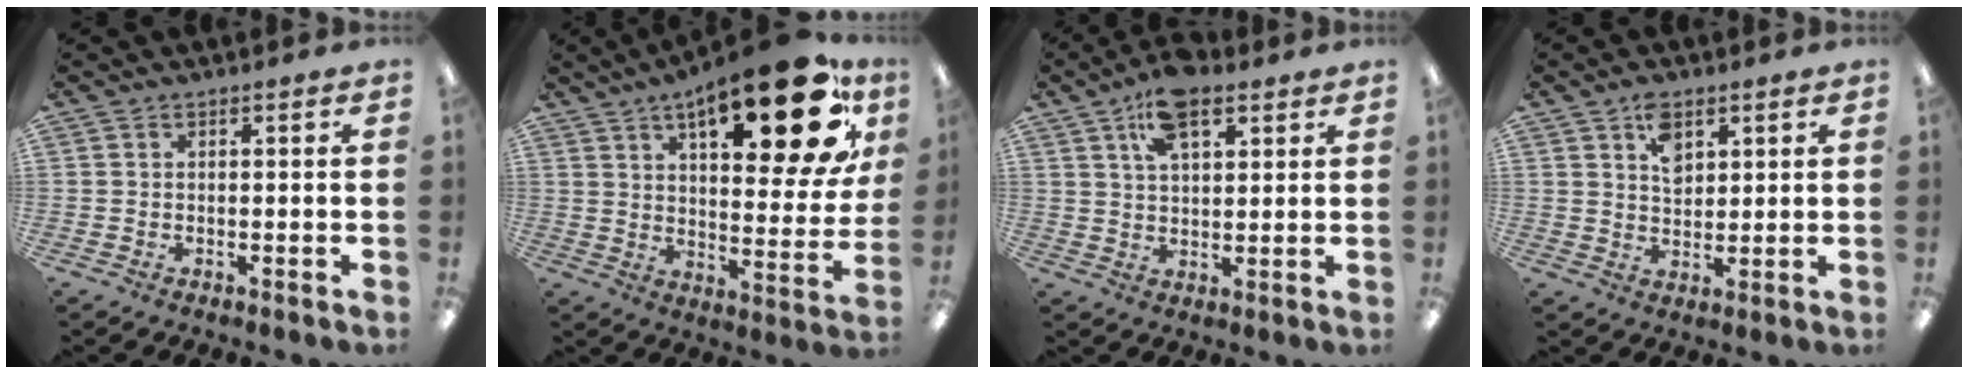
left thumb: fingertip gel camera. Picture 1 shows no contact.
{"total": 23.7, "force": [13.4, 7.9, 17.9], "torque": [-0.252, -0.072, 0.207]}
{"total": 13.3, "force": [8.2, 6.0, 8.5], "torque": [-0.147, -0.017, 0.146]}
{"total": 5.6, "force": [2.9, 3.6, 3.2], "torque": [-0.041, -0.007, 0.047]}